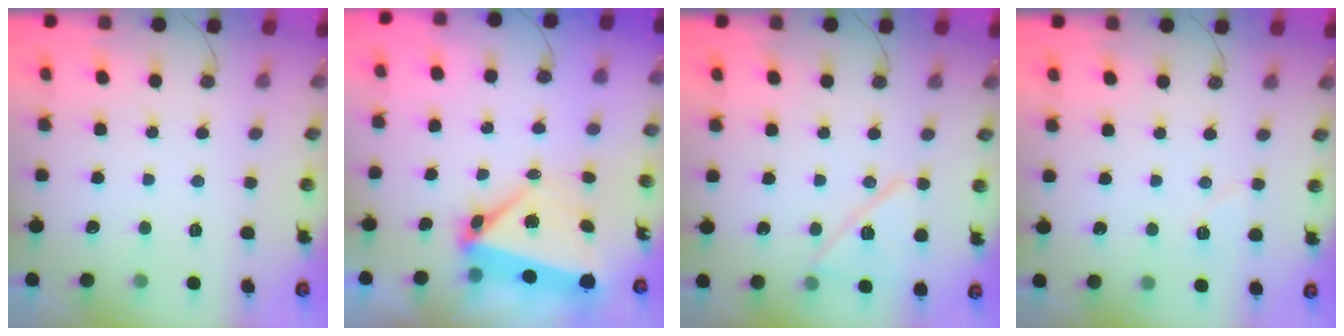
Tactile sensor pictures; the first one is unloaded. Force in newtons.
{"total": 7.4, "press": 7.4, "slide": 0.9}
{"total": 12.9, "press": 12.9, "slide": 0.4}
{"total": 5.2, "press": 5.0, "slide": 1.4}